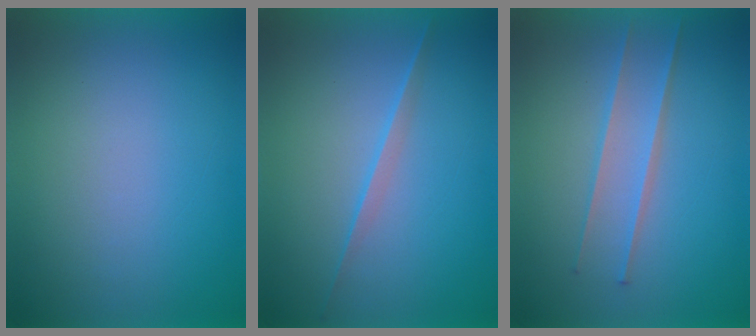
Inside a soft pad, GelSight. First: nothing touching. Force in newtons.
{"total": 2.1}
{"total": 2.4}